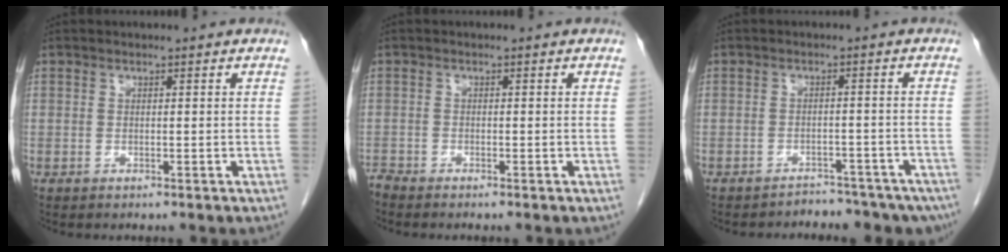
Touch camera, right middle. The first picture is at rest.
{"total": 1.1, "force": [-1.1, -0.1, -0.1], "torque": [-0.002, -0.006, -0.022]}
{"total": 9.8, "force": [-8.7, 4.2, 1.5], "torque": [-0.002, 0.016, -0.092]}